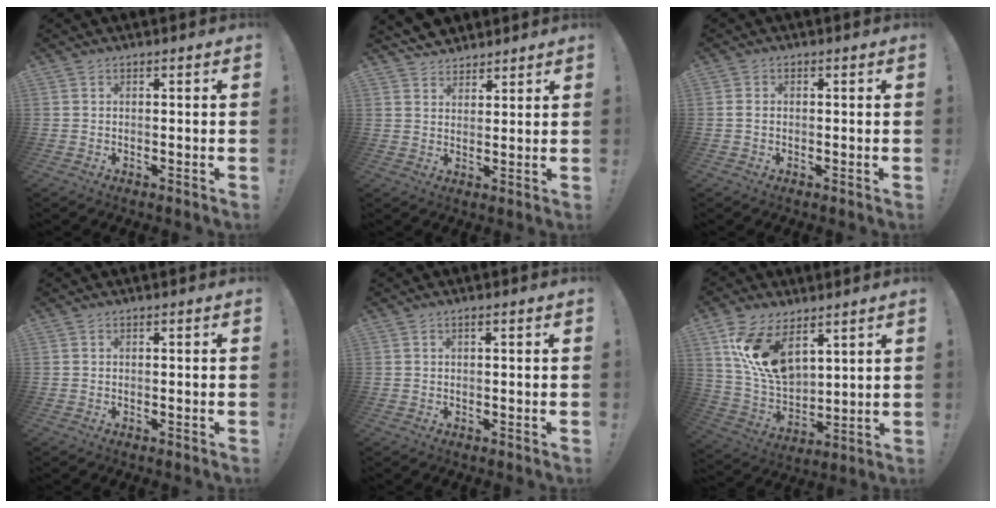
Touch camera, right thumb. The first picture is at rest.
{"total": 5.3, "force": [4.7, 2.5, 0.3], "torque": [-0.008, -0.032, 0.091]}
{"total": 1.5, "force": [-0.2, 1.2, 0.9], "torque": [-0.016, 0.005, -0.003]}
{"total": 0.0}
{"total": 1.1, "force": [0.1, -0.3, 1.0], "torque": [-0.013, -0.003, -0.002]}
{"total": 15.6, "force": [8.1, 8.8, 10.0], "torque": [-0.202, -0.048, 0.152]}